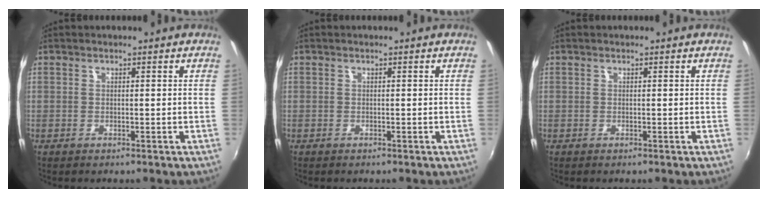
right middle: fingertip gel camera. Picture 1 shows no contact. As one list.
[{"total": 0.0}, {"total": 0.0}]